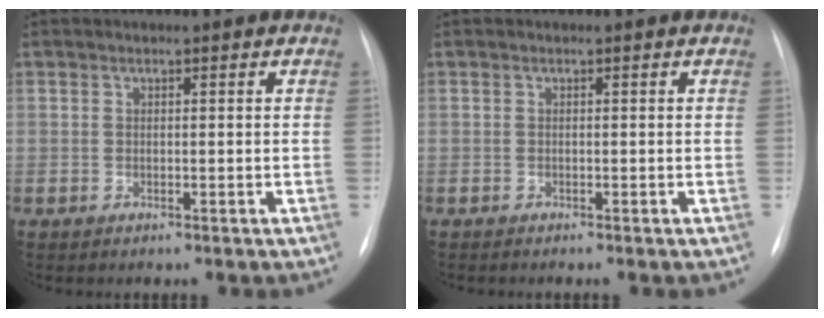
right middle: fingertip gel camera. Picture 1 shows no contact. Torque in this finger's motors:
{"motor_torque": [0.20, -0.25, -0.05, 0.01]}